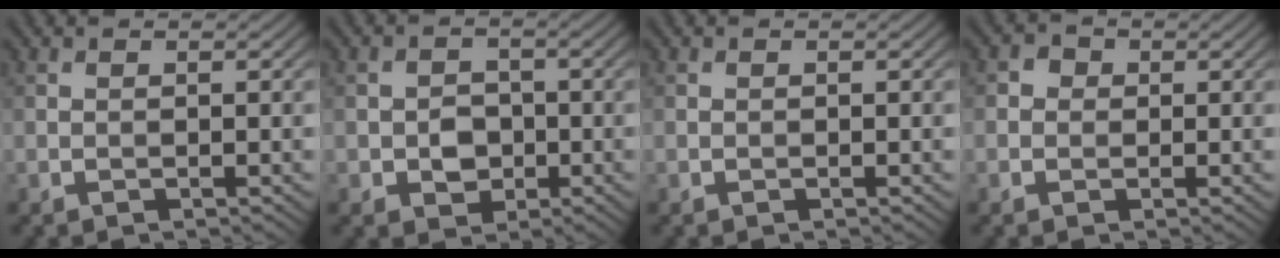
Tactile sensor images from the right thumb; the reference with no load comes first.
{"total": 3.4, "force": [-0.9, 2.8, 1.6], "torque": [-0.025, -0.002, -0.019]}
{"total": 0.0}
{"total": 1.8, "force": [0.1, 1.8, 0.5], "torque": [-0.009, 0.002, -0.004]}